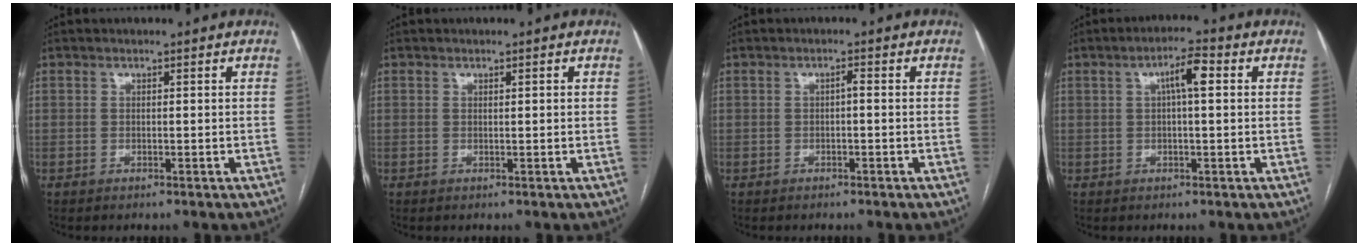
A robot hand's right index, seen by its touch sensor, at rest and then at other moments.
{"total": 0.6, "force": [0.2, 0.0, 0.5], "torque": [-0.010, 0.001, 0.003]}
{"total": 0.9, "force": [-0.1, 0.2, 0.9], "torque": [-0.013, 0.003, -0.002]}
{"total": 4.5, "force": [1.0, 0.7, 4.4], "torque": [-0.076, 0.014, 0.015]}